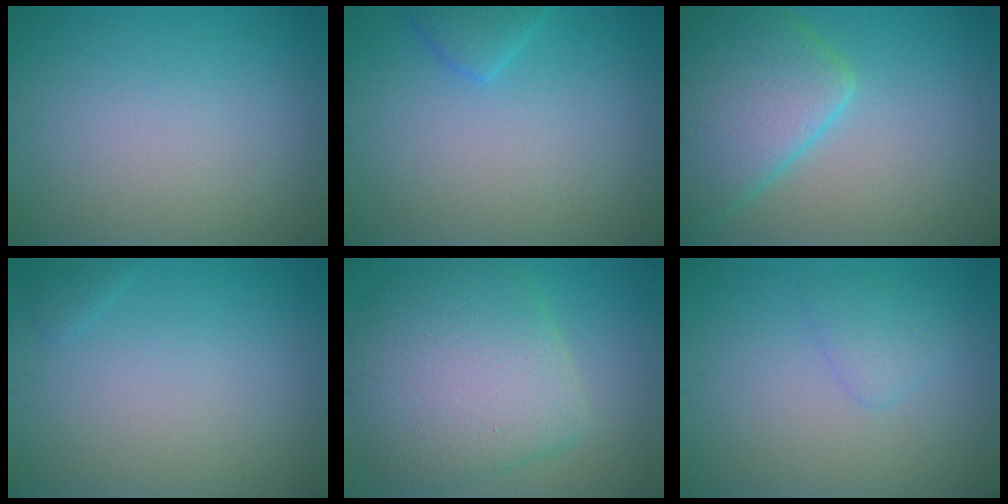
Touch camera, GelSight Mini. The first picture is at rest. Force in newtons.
{"total": 1.8, "press": 1.8, "slide": 0.1}
{"total": 8.5, "press": 8.5, "slide": 0.5}
{"total": 0.5, "press": 0.5, "slide": 0.0}
{"total": 8.8, "press": 8.8, "slide": 0.3}
{"total": 1.6, "press": 1.6, "slide": 0.1}